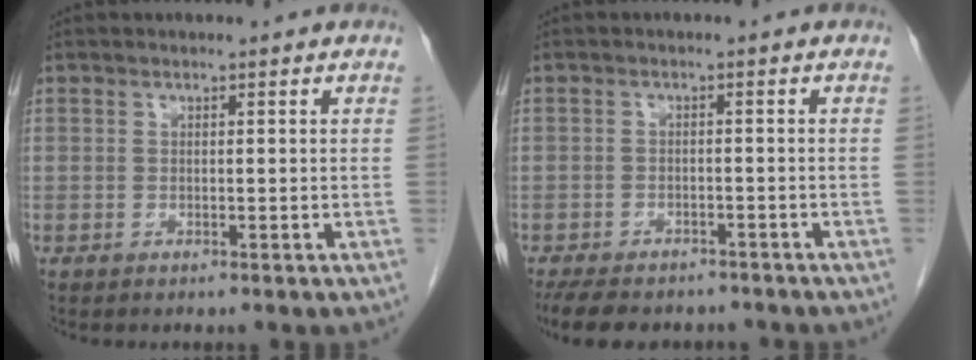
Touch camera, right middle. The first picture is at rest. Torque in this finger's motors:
{"motor_torque": [0.69, -0.58, -0.01, 0.00]}